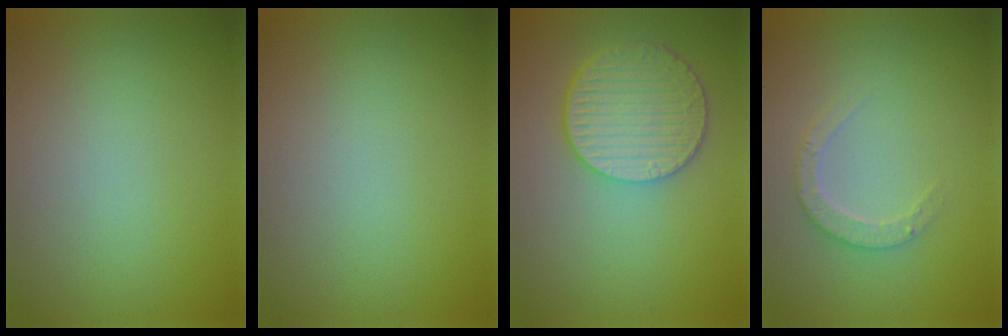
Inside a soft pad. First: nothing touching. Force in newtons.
{"total": 0.0}
{"total": 5.5, "press": 4.8, "slide": 2.7}
{"total": 2.1, "press": 2.1, "slide": 0.3}